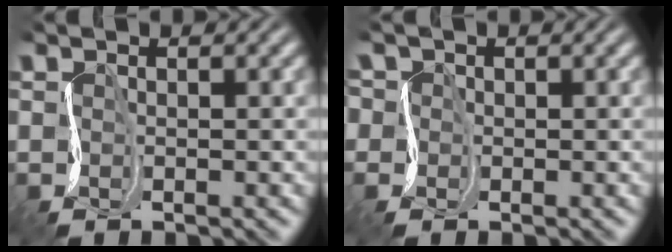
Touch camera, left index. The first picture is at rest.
{"total": 3.1, "force": [0.5, 2.9, 0.9], "torque": [-0.019, 0.015, -0.023]}